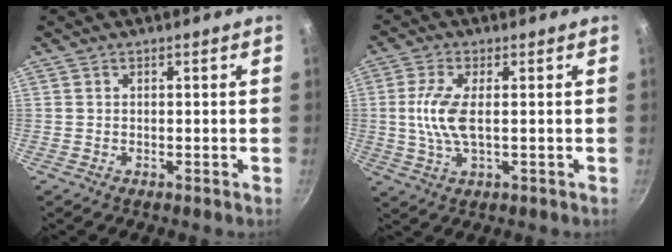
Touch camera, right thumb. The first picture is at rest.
{"total": 7.6, "force": [0.3, 2.9, 7.0], "torque": [-0.156, 0.001, 0.004]}